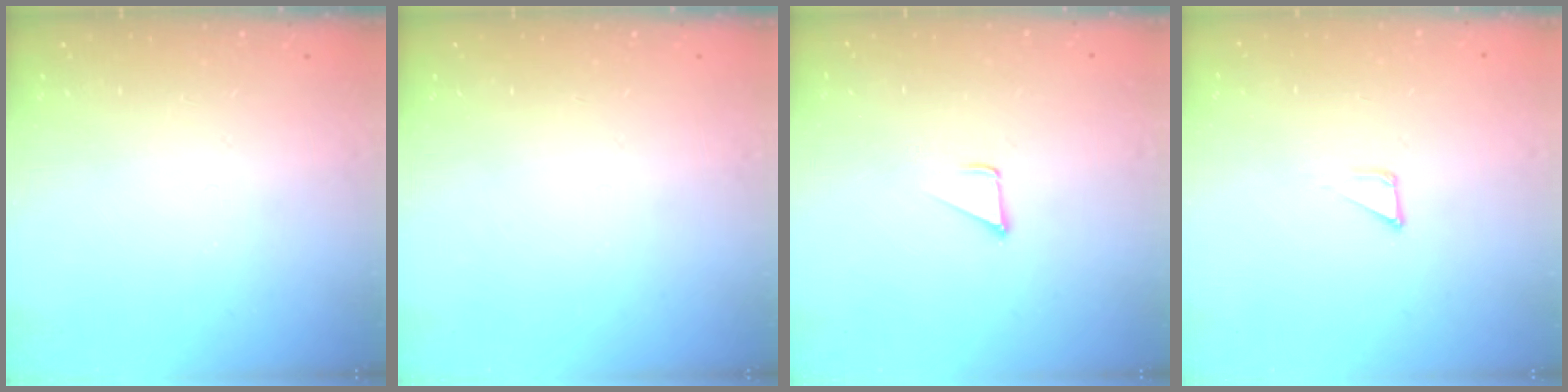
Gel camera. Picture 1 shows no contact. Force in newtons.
{"total": 0.0}
{"total": 2.3, "press": 2.3, "slide": 0.2}
{"total": 1.3, "press": 1.3, "slide": 0.0}